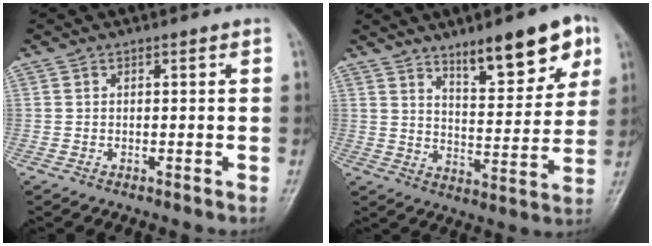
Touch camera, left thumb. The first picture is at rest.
{"total": 14.7, "force": [8.7, 4.8, 10.8], "torque": [-0.118, -0.043, 0.132]}